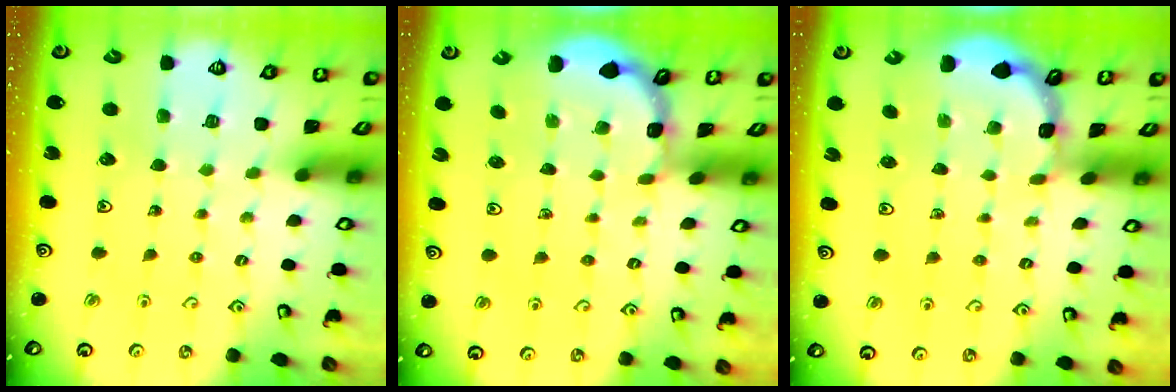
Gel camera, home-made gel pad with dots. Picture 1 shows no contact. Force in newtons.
{"total": 1.6, "press": 1.6, "slide": 0.1}
{"total": 1.2, "press": 1.2, "slide": 0.1}